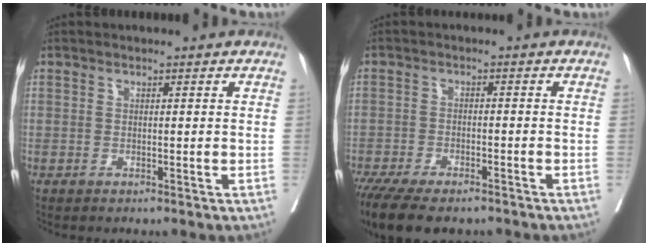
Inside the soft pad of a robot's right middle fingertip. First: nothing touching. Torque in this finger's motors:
{"motor_torque": [1.10, -1.04, 0.22, 0.12]}